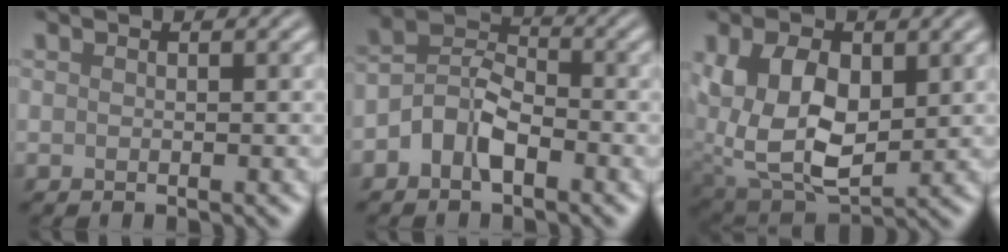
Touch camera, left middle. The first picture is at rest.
{"total": 4.5, "force": [-2.2, 2.6, 3.0], "torque": [-0.054, 0.013, -0.050]}
{"total": 10.0, "force": [0.9, 6.6, 7.4], "torque": [-0.174, -0.009, 0.030]}